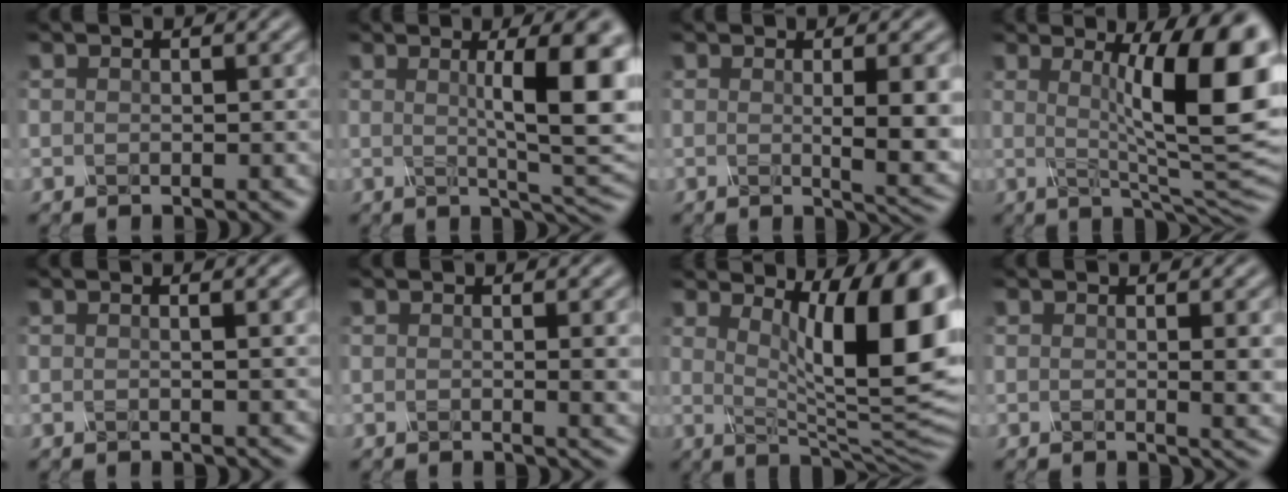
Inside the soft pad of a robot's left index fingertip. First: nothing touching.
{"total": 9.7, "force": [1.6, 2.2, 9.3], "torque": [-0.111, 0.004, 0.024]}
{"total": 5.3, "force": [0.1, 1.1, 5.2], "torque": [-0.069, -0.006, 0.005]}
{"total": 12.4, "force": [2.4, 2.6, 11.9], "torque": [-0.143, -0.011, 0.037]}
{"total": 1.5, "force": [0.3, 0.6, 1.4], "torque": [-0.015, 0.002, -0.004]}
{"total": 1.9, "force": [0.2, 0.5, 1.8], "torque": [-0.018, -0.003, -0.001]}
{"total": 13.1, "force": [4.1, 3.4, 12.0], "torque": [-0.141, -0.016, 0.069]}
{"total": 2.5, "force": [0.4, 0.7, 2.4], "torque": [-0.025, -0.004, 0.004]}